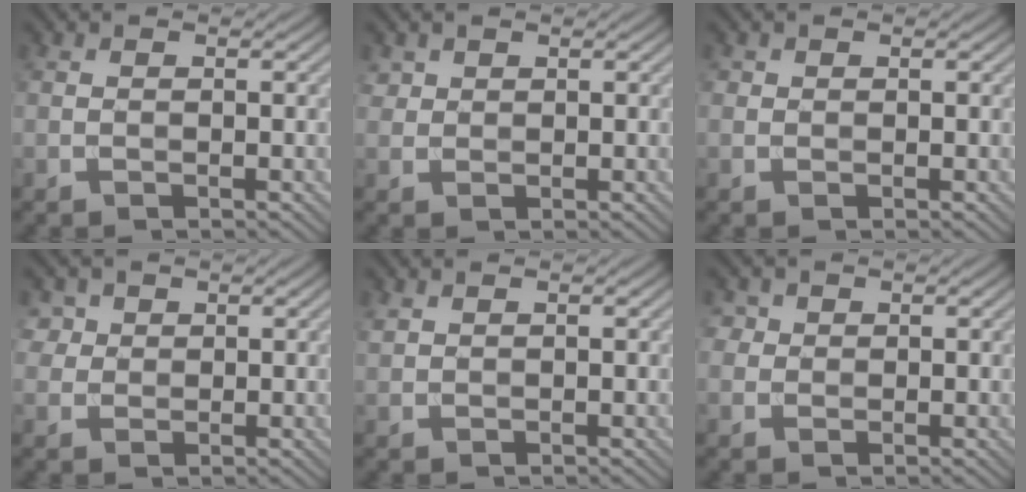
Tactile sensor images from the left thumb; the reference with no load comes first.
{"total": 1.5, "force": [1.0, 1.1, 0.3], "torque": [-0.009, 0.001, 0.022]}
{"total": 0.7, "force": [0.3, 0.6, 0.2], "torque": [0.000, 0.000, 0.003]}
{"total": 3.1, "force": [1.6, 2.5, 0.9], "torque": [-0.036, -0.003, 0.040]}
{"total": 0.9, "force": [0.8, 0.3, 0.3], "torque": [-0.014, 0.001, 0.021]}
{"total": 2.2, "force": [1.0, 1.9, 0.6], "torque": [-0.019, -0.005, 0.022]}